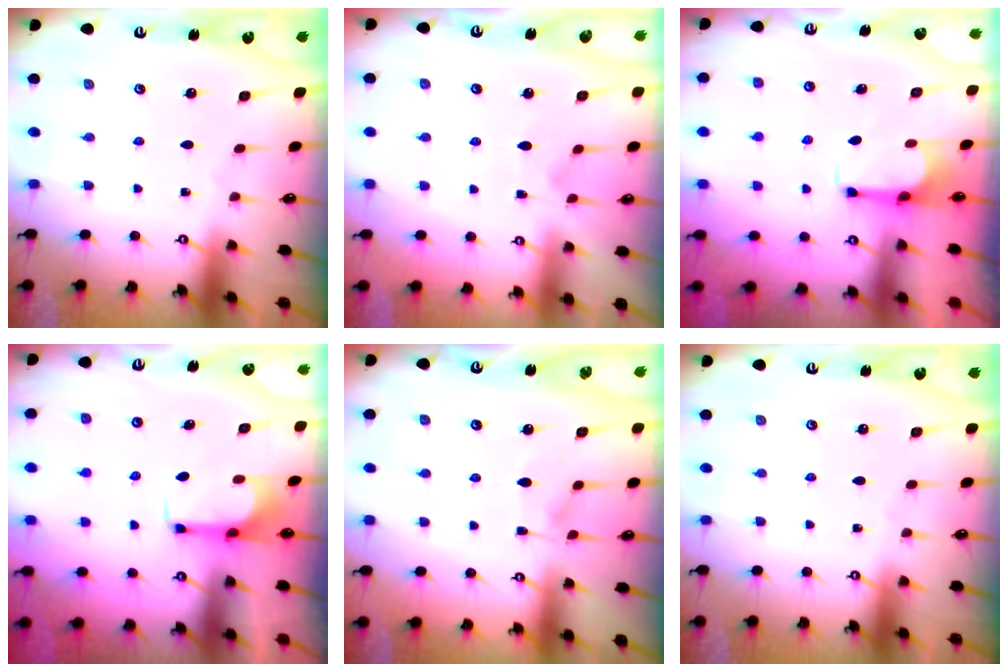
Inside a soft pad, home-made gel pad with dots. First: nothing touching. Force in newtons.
{"total": 2.9, "press": 2.8, "slide": 1.0}
{"total": 2.8, "press": 2.7, "slide": 0.9}
{"total": 1.9, "press": 1.9, "slide": 0.2}
{"total": 6.0, "press": 6.0, "slide": 0.5}
{"total": 0.0}